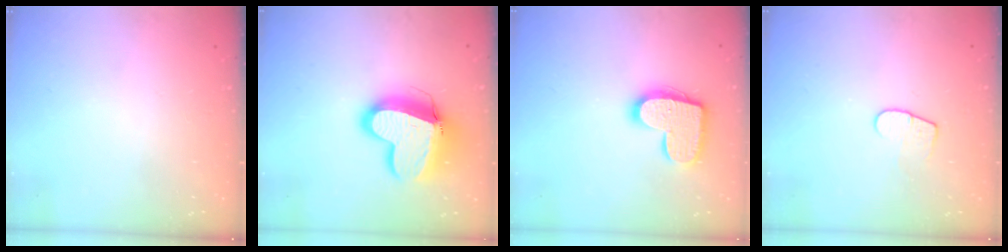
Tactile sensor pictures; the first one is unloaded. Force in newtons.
{"total": 15.5, "press": 15.3, "slide": 2.2}
{"total": 14.5, "press": 14.5, "slide": 0.7}
{"total": 7.3, "press": 7.3, "slide": 0.5}